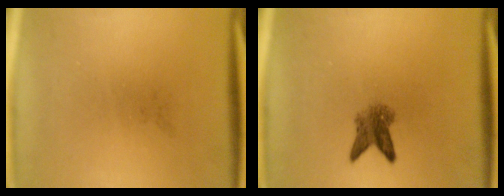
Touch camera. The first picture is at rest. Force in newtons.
{"total": 3.3}